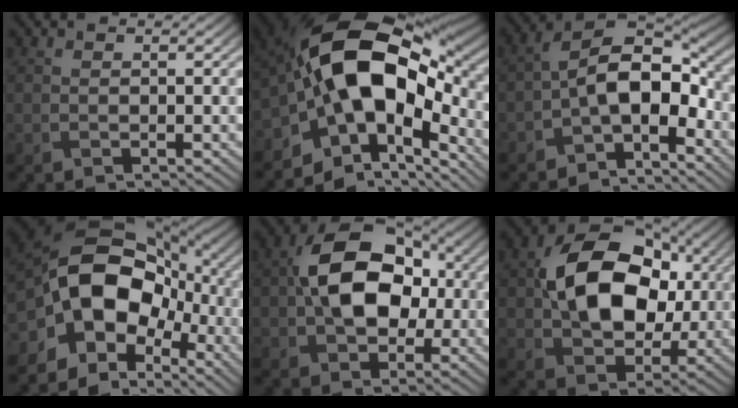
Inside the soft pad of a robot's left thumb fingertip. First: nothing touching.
{"total": 17.7, "force": [-2.6, 10.5, 14.0], "torque": [-0.237, 0.008, -0.054]}
{"total": 9.3, "force": [-3.1, 5.0, 7.2], "torque": [-0.124, 0.004, -0.072]}
{"total": 16.0, "force": [-3.5, 11.3, 10.8], "torque": [-0.192, -0.002, -0.070]}
{"total": 13.1, "force": [0.3, 8.8, 9.7], "torque": [-0.171, 0.016, -0.005]}
{"total": 14.5, "force": [1.5, 10.1, 10.3], "torque": [-0.177, 0.016, 0.024]}